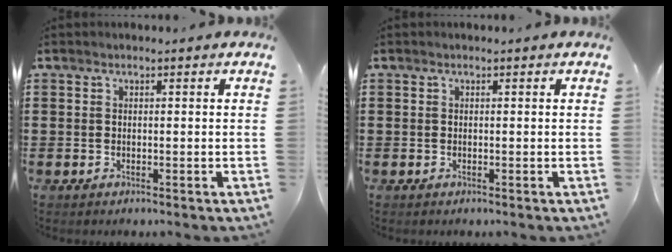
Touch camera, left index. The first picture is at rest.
{"total": 0.0}